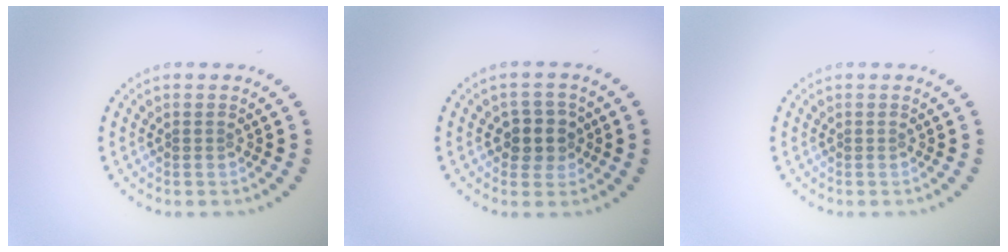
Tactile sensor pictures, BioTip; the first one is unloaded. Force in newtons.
{"total": 2.9, "press": 2.6, "slide": 1.3}
{"total": 0.0}